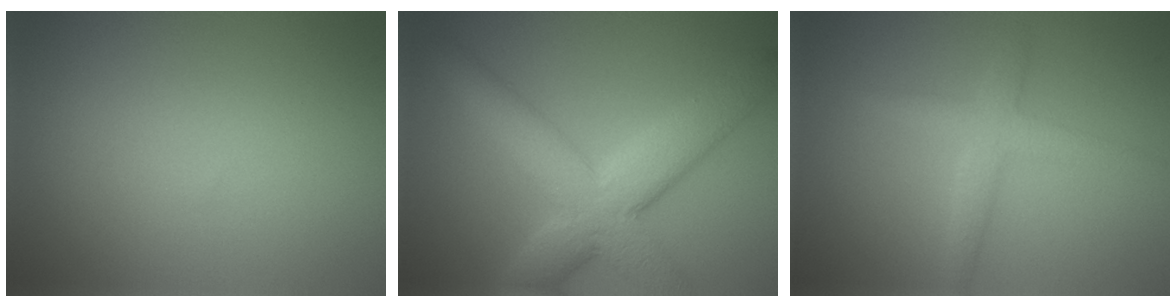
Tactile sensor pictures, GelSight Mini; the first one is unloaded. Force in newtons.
{"total": 7.8, "press": 7.8, "slide": 0.5}
{"total": 2.6, "press": 2.6, "slide": 0.0}